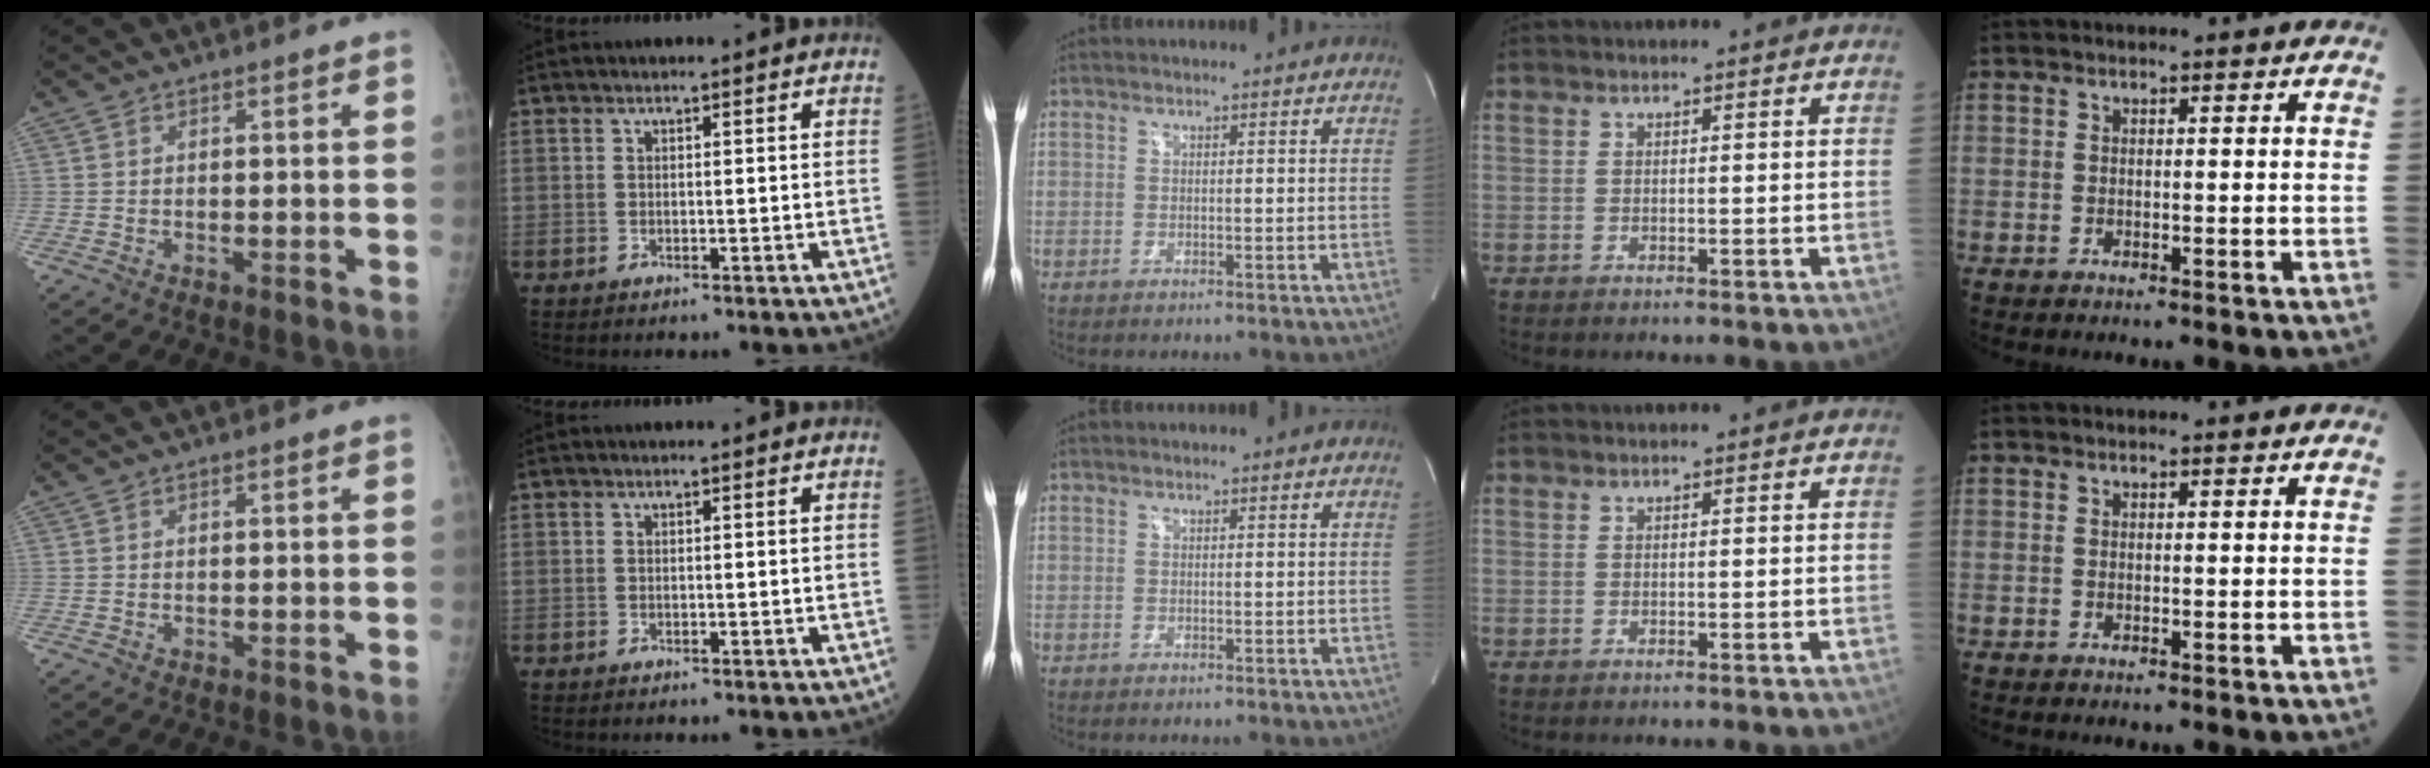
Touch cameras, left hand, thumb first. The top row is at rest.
{}